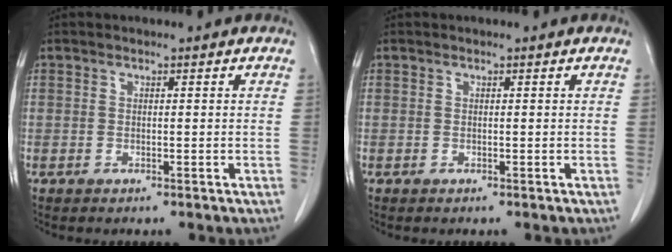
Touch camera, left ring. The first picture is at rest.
{"total": 0.0}